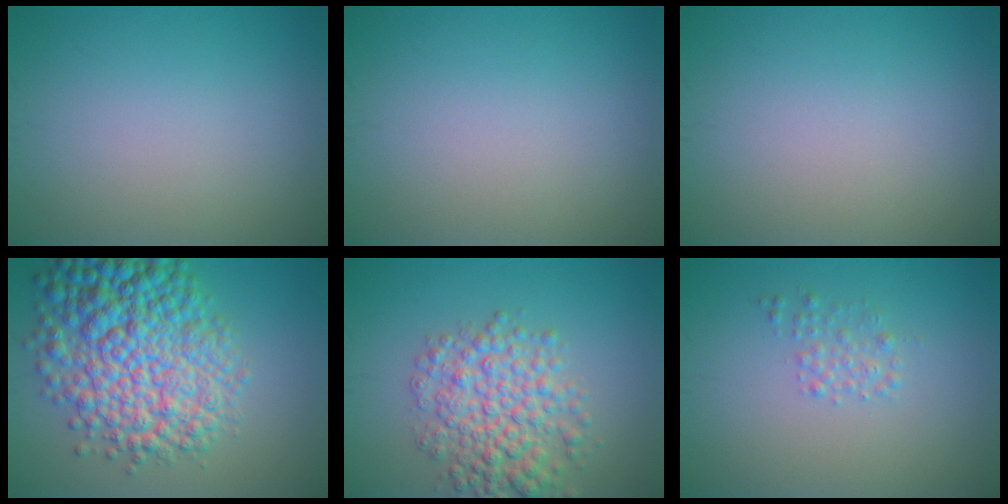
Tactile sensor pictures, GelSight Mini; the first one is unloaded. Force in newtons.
{"total": 0.0}
{"total": 0.0}
{"total": 11.1, "press": 11.1, "slide": 0.2}
{"total": 6.0, "press": 6.0, "slide": 0.1}
{"total": 1.4, "press": 1.4, "slide": 0.1}